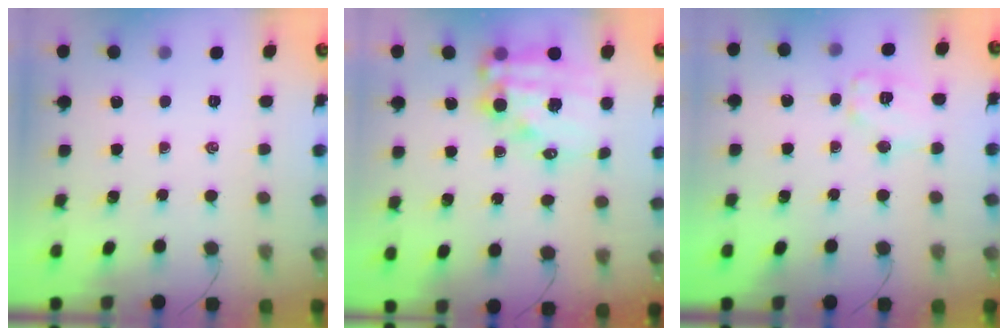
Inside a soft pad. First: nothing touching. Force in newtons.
{"total": 13.7, "press": 13.3, "slide": 3.2}
{"total": 9.5, "press": 9.5, "slide": 0.4}